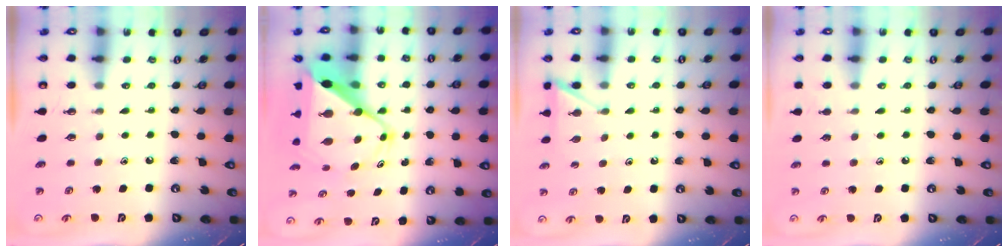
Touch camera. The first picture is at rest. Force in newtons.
{"total": 13.7, "press": 13.6, "slide": 1.1}
{"total": 4.9, "press": 4.9, "slide": 0.5}
{"total": 3.9, "press": 3.9, "slide": 0.3}